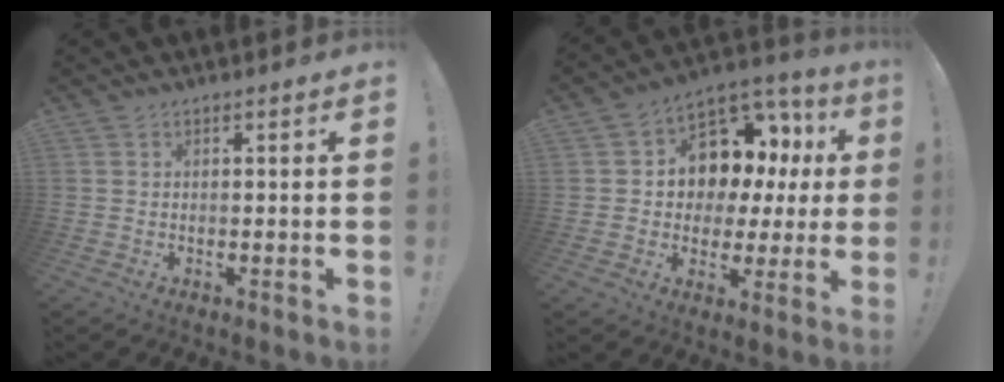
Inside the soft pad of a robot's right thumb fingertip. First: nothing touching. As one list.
[{"total": 11.3, "force": [3.8, 9.0, 5.6], "torque": [-0.091, -0.032, 0.081]}]